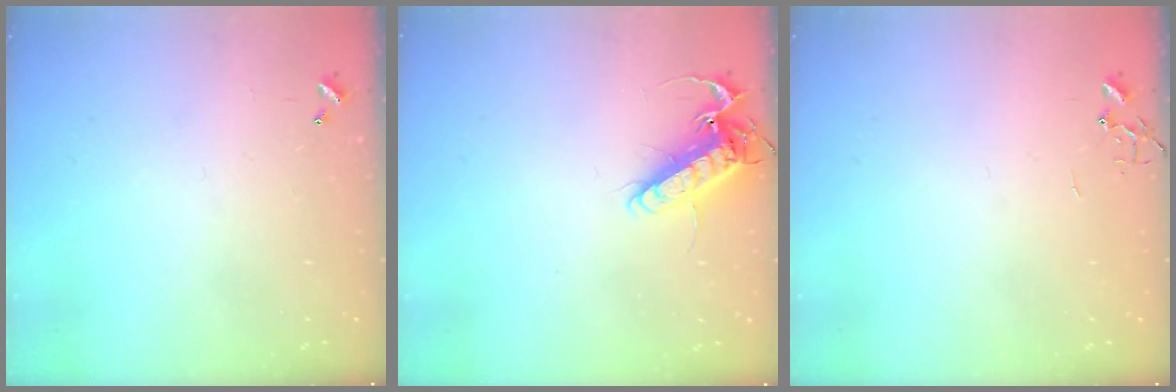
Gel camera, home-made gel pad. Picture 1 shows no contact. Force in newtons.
{"total": 13.4, "press": 13.2, "slide": 2.1}
{"total": 0.0}